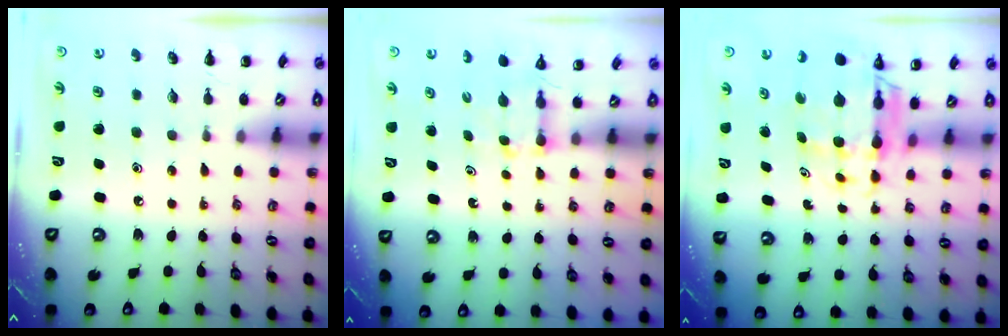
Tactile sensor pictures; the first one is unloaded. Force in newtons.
{"total": 2.7, "press": 2.5, "slide": 1.1}
{"total": 9.1, "press": 8.5, "slide": 3.3}